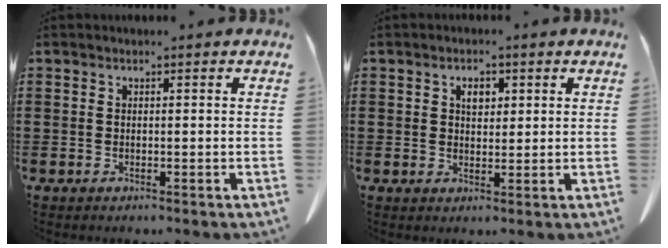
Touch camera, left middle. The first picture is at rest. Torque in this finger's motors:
{"motor_torque": [0.13, 0.09, 0.05, 0.03]}